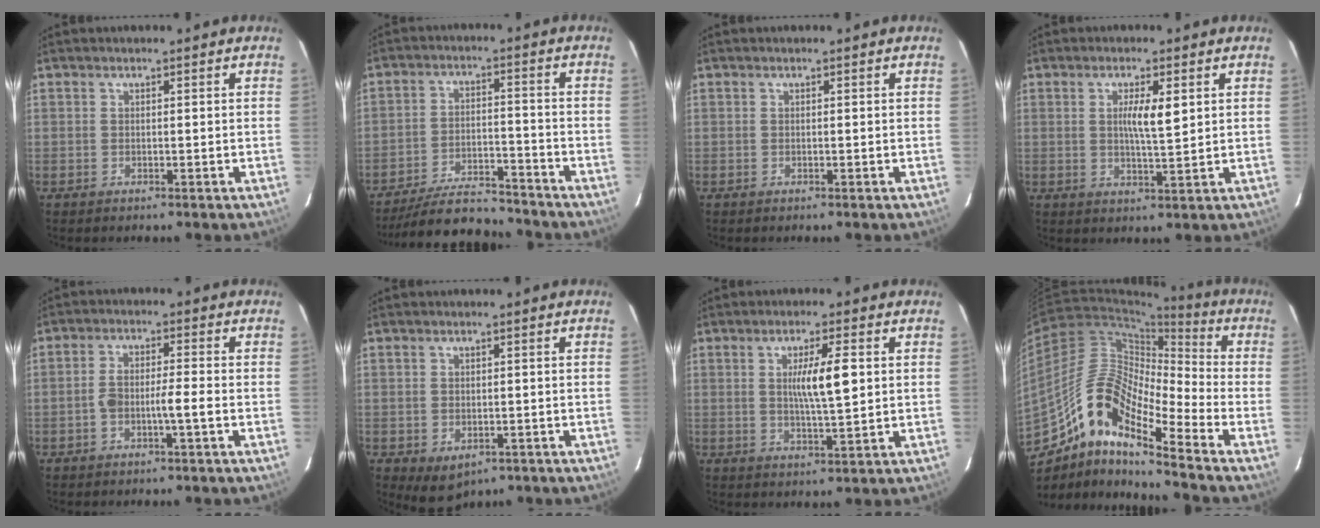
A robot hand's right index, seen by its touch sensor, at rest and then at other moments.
{"total": 10.6, "force": [-10.0, 2.0, 2.7], "torque": [-0.044, 0.003, -0.170]}
{"total": 0.0}
{"total": 4.7, "force": [1.3, 0.5, 4.5], "torque": [-0.080, -0.004, 0.021]}
{"total": 4.2, "force": [-1.4, 0.5, 3.9], "torque": [-0.080, 0.017, -0.021]}
{"total": 3.9, "force": [-1.9, 2.8, 2.0], "torque": [-0.032, -0.005, -0.012]}
{"total": 6.6, "force": [1.1, 0.5, 6.4], "torque": [-0.111, -0.001, 0.020]}
{"total": 15.6, "force": [-9.4, 3.8, 11.9], "torque": [-0.218, 0.026, -0.161]}